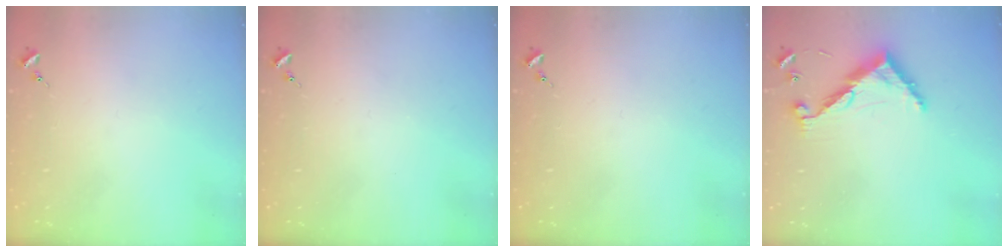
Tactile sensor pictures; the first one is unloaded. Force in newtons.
{"total": 0.0}
{"total": 0.0}
{"total": 9.3, "press": 9.3, "slide": 0.3}